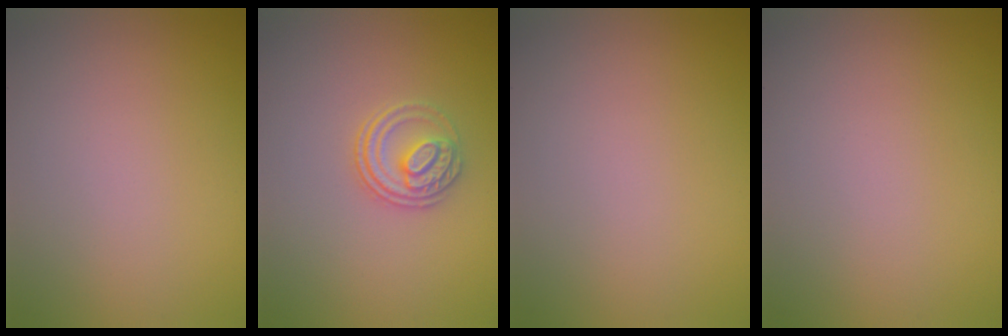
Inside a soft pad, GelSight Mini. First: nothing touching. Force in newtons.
{"total": 2.8, "press": 2.6, "slide": 1.2}
{"total": 0.0}
{"total": 0.0}